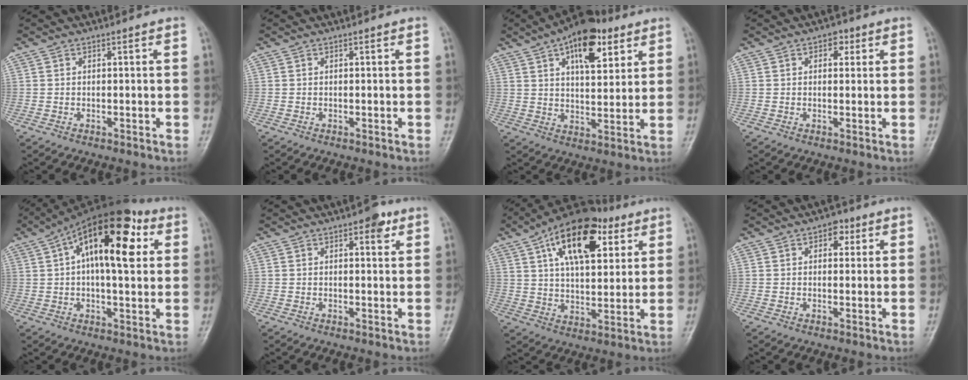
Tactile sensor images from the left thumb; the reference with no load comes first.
{"total": 0.0}
{"total": 14.1, "force": [7.2, 6.6, 10.2], "torque": [-0.123, -0.021, 0.108]}
{"total": 2.5, "force": [1.1, 1.7, 1.5], "torque": [-0.003, 0.000, 0.010]}
{"total": 18.2, "force": [5.3, 8.0, 15.4], "torque": [-0.226, 0.021, 0.069]}
{"total": 3.3, "force": [1.7, 1.4, 2.3], "torque": [-0.022, -0.004, 0.019]}
{"total": 18.9, "force": [8.3, 9.5, 14.1], "torque": [-0.193, -0.013, 0.131]}
{"total": 3.2, "force": [1.4, 2.2, 2.0], "torque": [-0.007, 0.000, 0.015]}